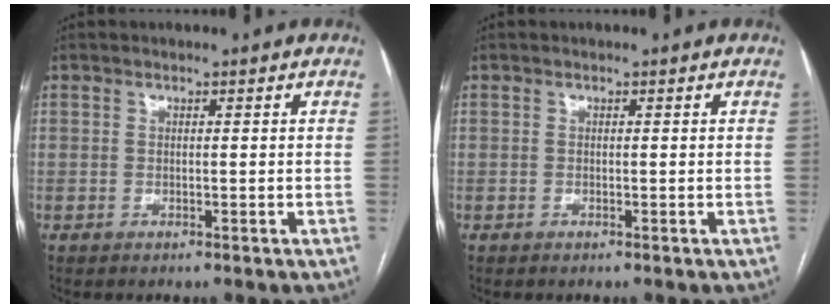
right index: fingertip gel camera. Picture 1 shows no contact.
{"total": 0.0}